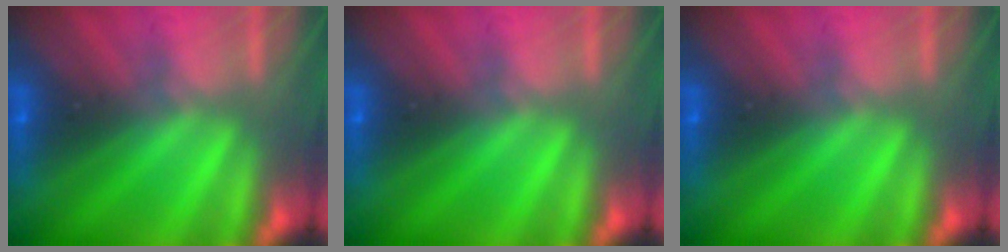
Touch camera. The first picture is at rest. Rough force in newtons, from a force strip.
{"total": 0.0}
{"total": 0.0}